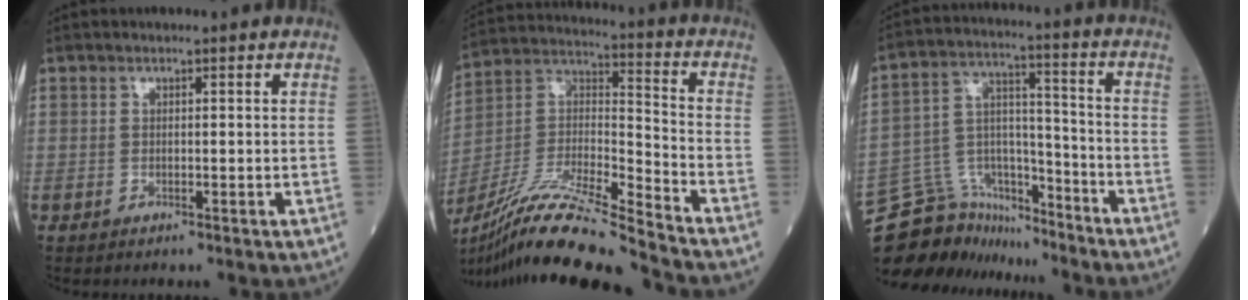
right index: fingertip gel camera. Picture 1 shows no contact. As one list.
[{"total": 20.0, "force": [-17.5, -0.8, 9.7], "torque": [-0.211, -0.010, -0.324]}, {"total": 14.9, "force": [-14.0, 4.7, 1.6], "torque": [-0.038, 0.053, -0.239]}]